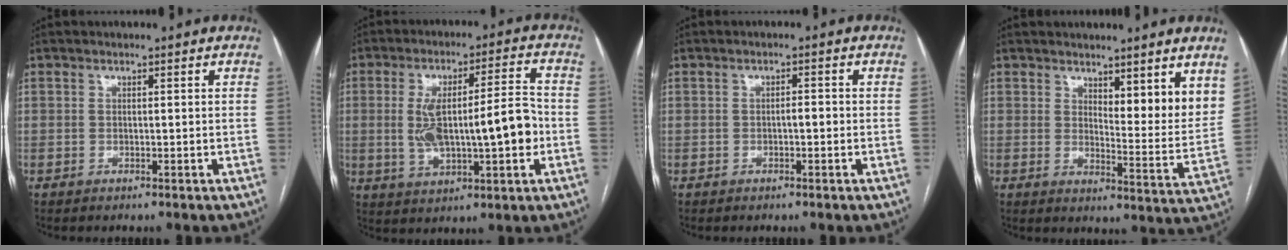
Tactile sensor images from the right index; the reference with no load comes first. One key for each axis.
{"total": 13.2, "fx": -1.1, "fy": 3.1, "fz": 12.8, "tx": -0.226, "ty": 0.025, "tz": -0.007}
{"total": 1.4, "fx": -0.4, "fy": 0.4, "fz": 1.3, "tx": -0.018, "ty": 0.003, "tz": -0.007}
{"total": 7.6, "fx": 5.2, "fy": 1.4, "fz": 5.4, "tx": -0.069, "ty": -0.026, "tz": 0.079}